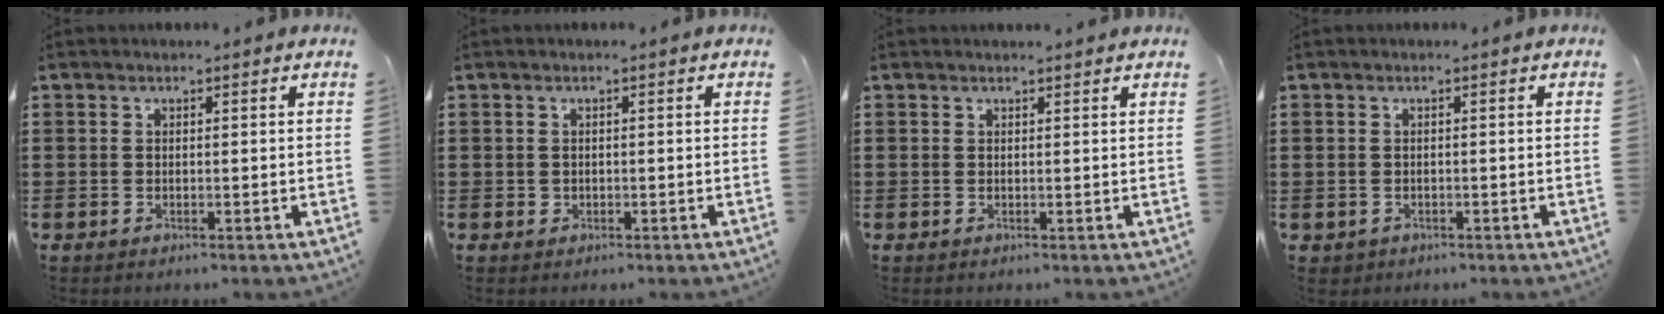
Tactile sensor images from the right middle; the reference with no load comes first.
{"total": 0.6, "force": [0.1, 0.6, 0.1], "torque": [-0.004, 0.005, 0.001]}
{"total": 0.5, "force": [0.5, 0.0, 0.1], "torque": [-0.004, 0.000, 0.010]}
{"total": 0.6, "force": [-0.3, 0.5, -0.1], "torque": [-0.001, 0.005, -0.009]}